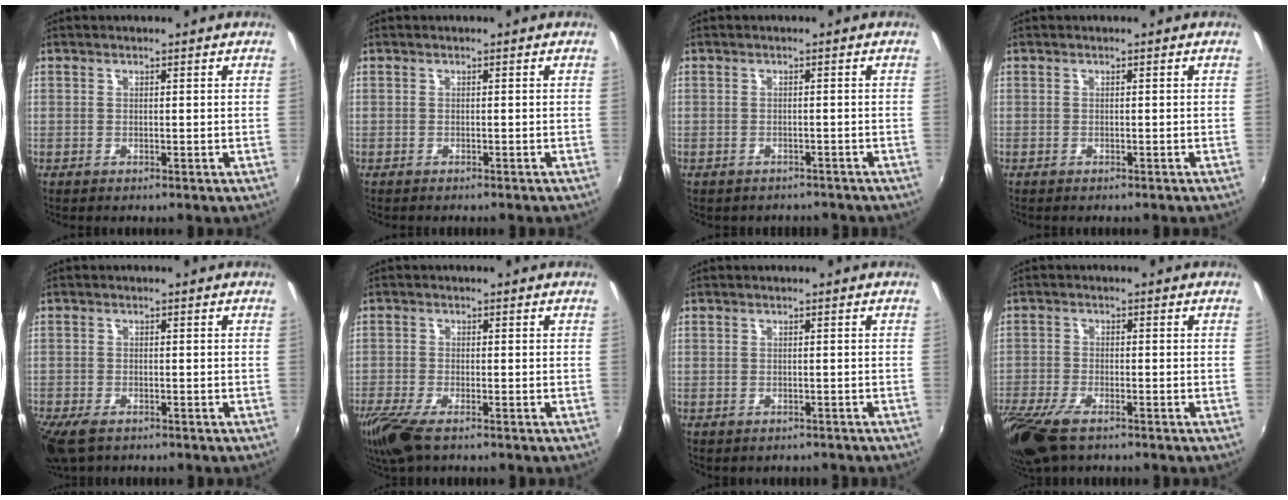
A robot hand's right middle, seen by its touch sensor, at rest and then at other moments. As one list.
[{"total": 1.0, "force": [-0.9, 0.1, 0.4], "torque": [-0.007, -0.006, -0.013]}, {"total": 3.9, "force": [-3.4, 1.7, 1.0], "torque": [-0.021, -0.014, -0.041]}, {"total": 0.7, "force": [-0.6, 0.1, 0.3], "torque": [-0.005, -0.001, -0.008]}, {"total": 5.6, "force": [-4.0, 2.3, 3.2], "torque": [-0.083, -0.024, -0.076]}, {"total": 7.3, "force": [-5.1, 1.7, 5.0], "torque": [-0.123, -0.030, -0.100]}, {"total": 1.6, "force": [-1.2, 0.9, 0.5], "torque": [-0.013, -0.007, -0.013]}, {"total": 11.6, "force": [-7.9, 4.2, 7.3], "torque": [-0.181, -0.049, -0.152]}]